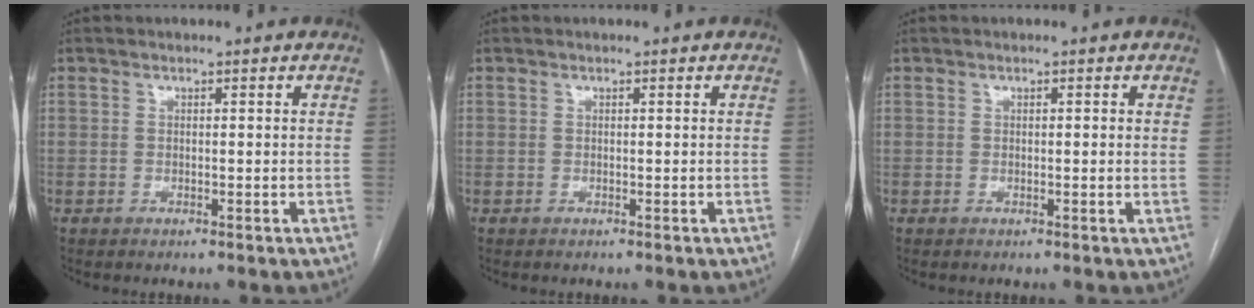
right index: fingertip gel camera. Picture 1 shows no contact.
{"total": 0.0}
{"total": 0.7, "force": [0.3, 0.1, 0.7], "torque": [-0.013, 0.001, 0.001]}